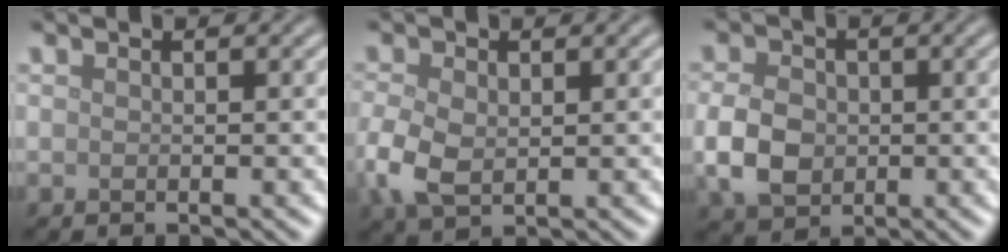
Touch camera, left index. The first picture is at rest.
{"total": 4.4, "force": [-0.6, 3.0, 3.2], "torque": [-0.087, -0.007, -0.014]}
{"total": 4.8, "force": [-0.7, 3.7, 3.0], "torque": [-0.068, -0.001, -0.020]}